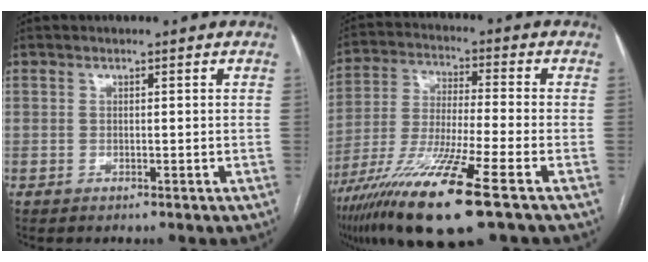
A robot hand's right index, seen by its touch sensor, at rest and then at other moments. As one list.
[{"total": 16.6, "force": [-9.5, 0.2, 13.6], "torque": [-0.277, -0.046, -0.175]}]